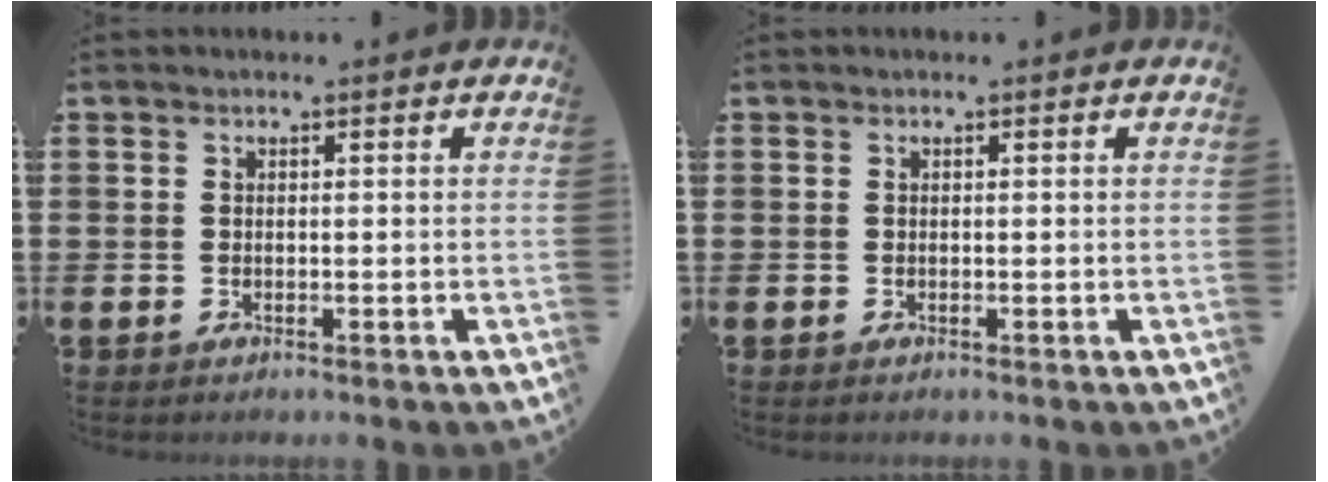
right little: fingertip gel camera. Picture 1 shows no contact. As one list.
[{"total": 0.0}]